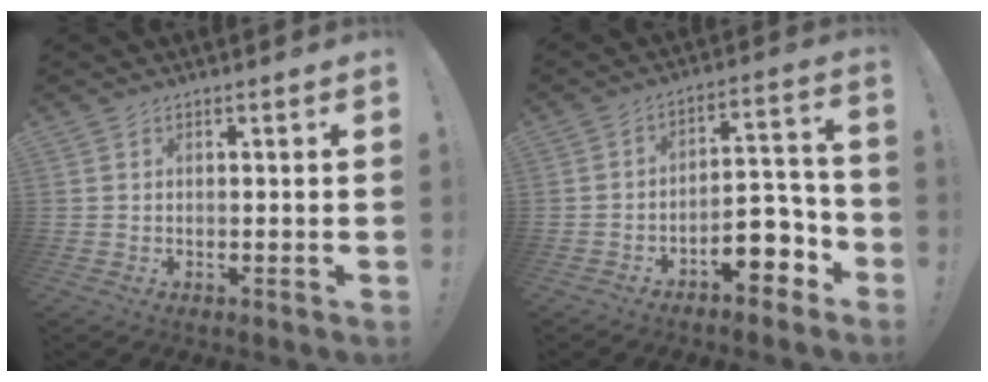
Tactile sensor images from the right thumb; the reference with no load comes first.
{"total": 11.8, "force": [-6.4, 5.9, 8.0], "torque": [-0.094, 0.043, -0.102]}